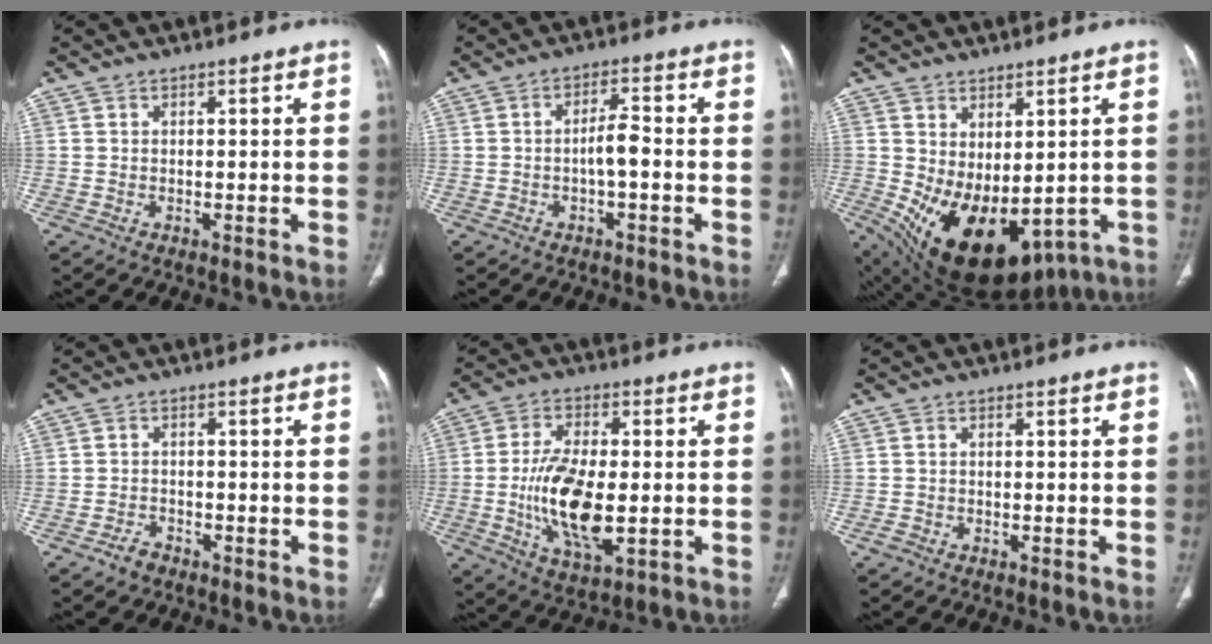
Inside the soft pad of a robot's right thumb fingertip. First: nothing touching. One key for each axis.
{"total": 3.7, "fx": -1.0, "fy": 1.0, "fz": 3.4, "tx": -0.060, "ty": 0.017, "tz": -0.019}
{"total": 17.5, "fx": -4.0, "fy": 10.2, "fz": 13.6, "tx": -0.216, "ty": -0.010, "tz": -0.023}
{"total": 2.4, "fx": -1.9, "fy": 1.3, "fz": 0.7, "tx": -0.016, "ty": 0.013, "tz": -0.030}
{"total": 14.4, "fx": -1.8, "fy": 6.6, "fz": 12.7, "tx": -0.237, "ty": -0.009, "tz": -0.027}
{"total": 1.2, "fx": -0.8, "fy": 0.8, "fz": 0.3, "tx": -0.007, "ty": 0.003, "tz": -0.017}